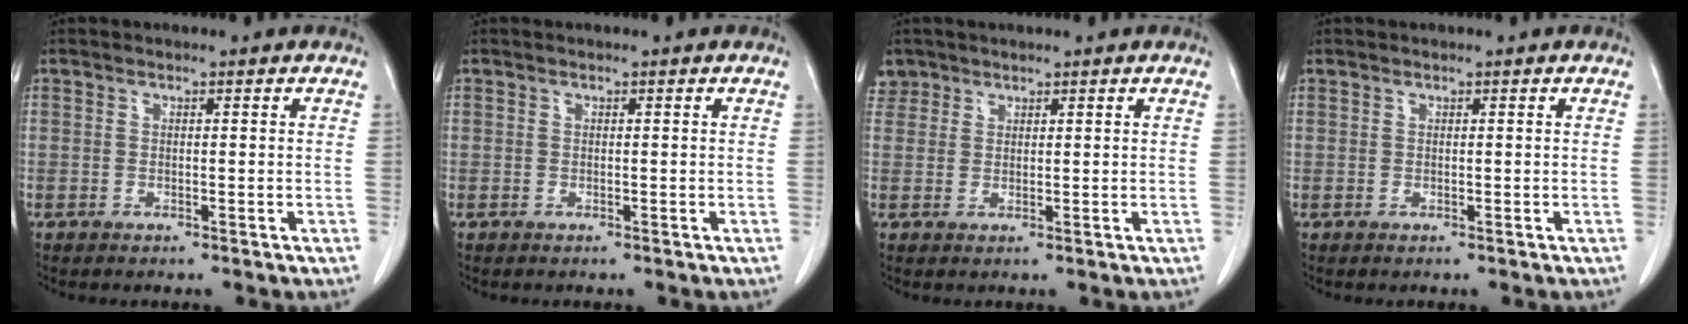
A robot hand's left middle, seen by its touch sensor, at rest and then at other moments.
{"total": 0.0}
{"total": 2.7, "force": [1.9, 1.9, -0.2], "torque": [0.013, 0.008, 0.035]}
{"total": 0.0}